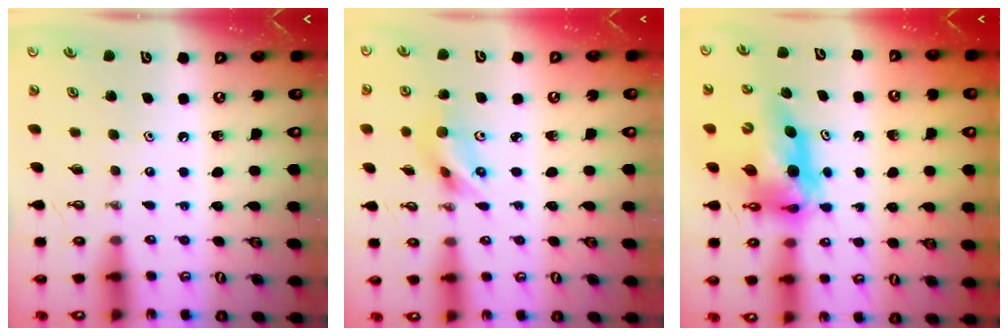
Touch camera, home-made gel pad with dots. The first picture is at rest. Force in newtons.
{"total": 6.3, "press": 5.5, "slide": 3.1}
{"total": 12.2, "press": 12.2, "slide": 1.1}